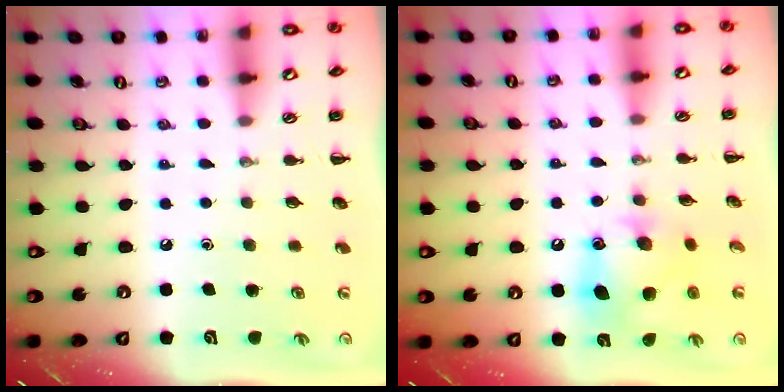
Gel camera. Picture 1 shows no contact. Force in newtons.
{"total": 11.8, "press": 11.7, "slide": 1.6}